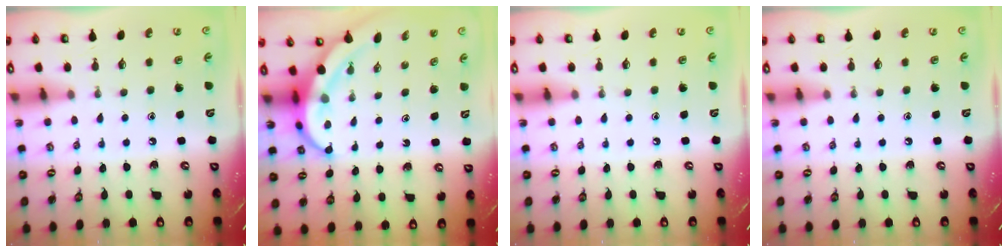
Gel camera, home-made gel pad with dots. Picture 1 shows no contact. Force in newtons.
{"total": 7.1, "press": 7.1, "slide": 0.9}
{"total": 0.0}
{"total": 0.0}